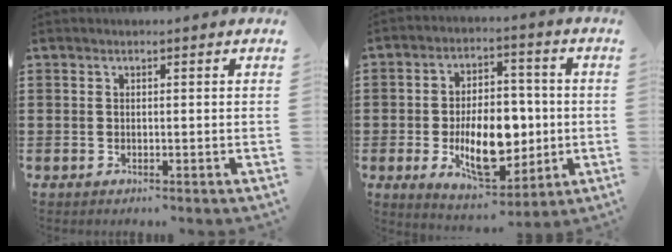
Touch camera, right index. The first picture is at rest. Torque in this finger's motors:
{"motor_torque": [1.97, -0.17, 0.65, 0.21]}